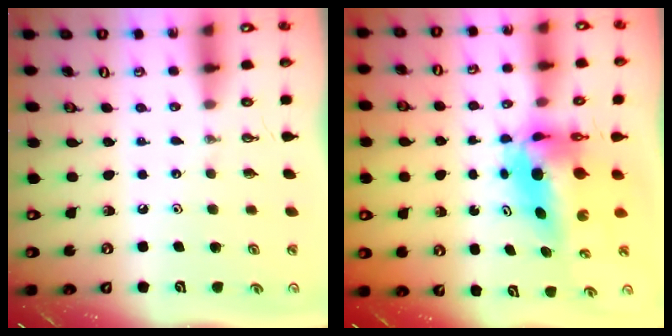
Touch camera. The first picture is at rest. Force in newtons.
{"total": 7.6, "press": 7.5, "slide": 1.0}